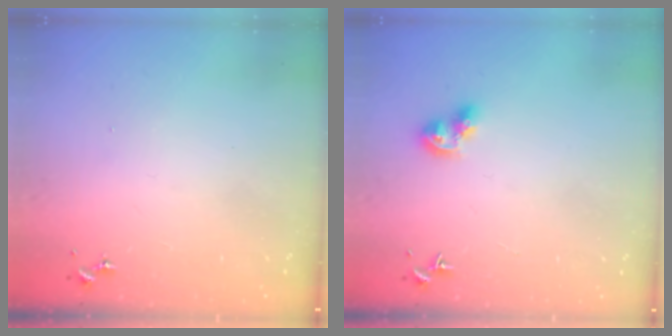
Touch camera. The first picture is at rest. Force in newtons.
{"total": 7.9, "press": 7.9, "slide": 0.4}